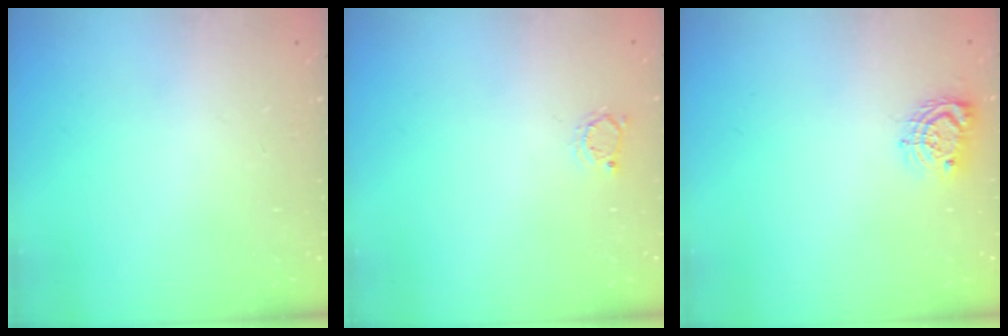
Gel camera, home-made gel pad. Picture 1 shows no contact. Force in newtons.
{"total": 2.4, "press": 2.3, "slide": 0.3}
{"total": 7.8, "press": 7.8, "slide": 0.2}